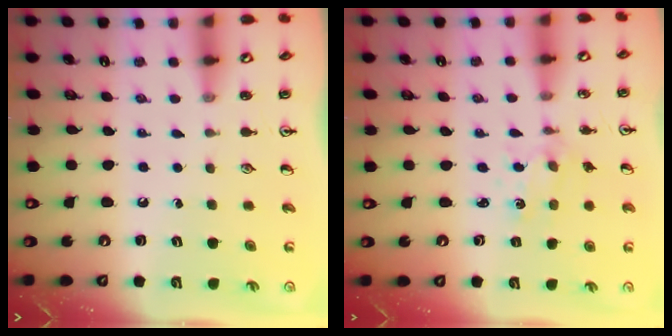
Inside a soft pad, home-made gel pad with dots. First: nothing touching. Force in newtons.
{"total": 2.0, "press": 2.0, "slide": 0.2}